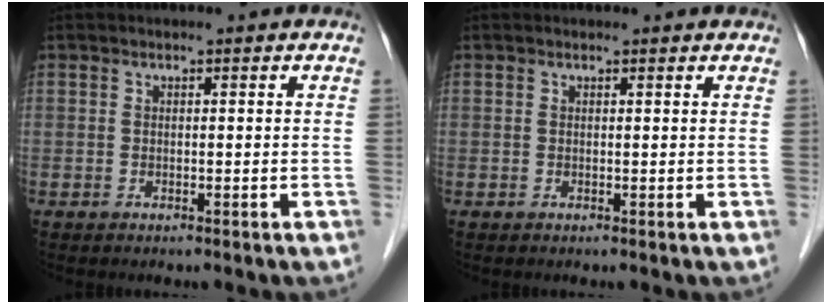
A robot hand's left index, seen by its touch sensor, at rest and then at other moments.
{"total": 1.0, "force": [1.0, 0.1, 0.1], "torque": [-0.010, 0.003, 0.009]}